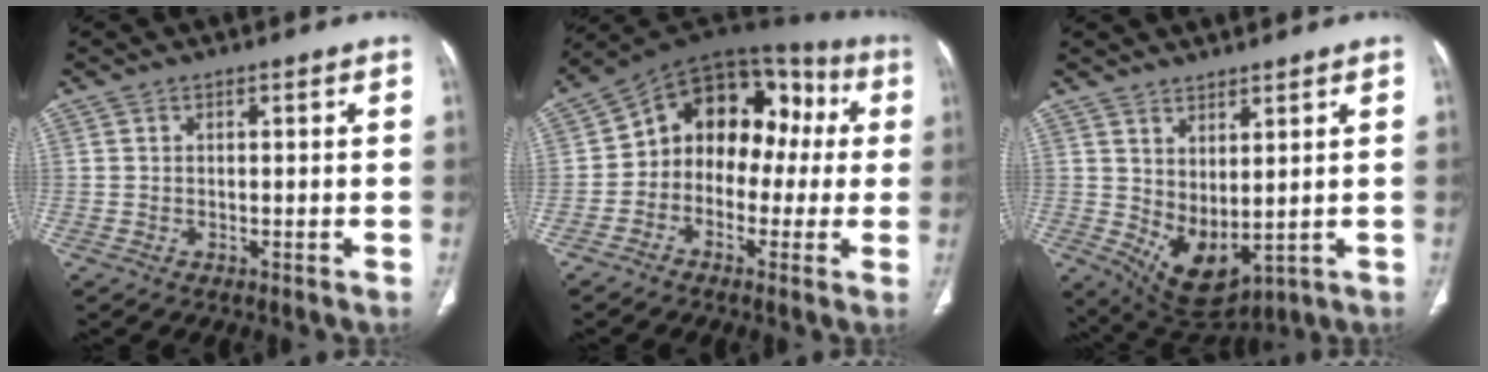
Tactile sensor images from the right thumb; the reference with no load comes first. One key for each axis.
{"total": 16.4, "fx": 0.6, "fy": 11.7, "fz": 11.6, "tx": -0.108, "ty": 0.060, "tz": -0.007}
{"total": 8.6, "fx": 1.7, "fy": 4.4, "fz": 7.2, "tx": -0.119, "ty": -0.023, "tz": 0.059}